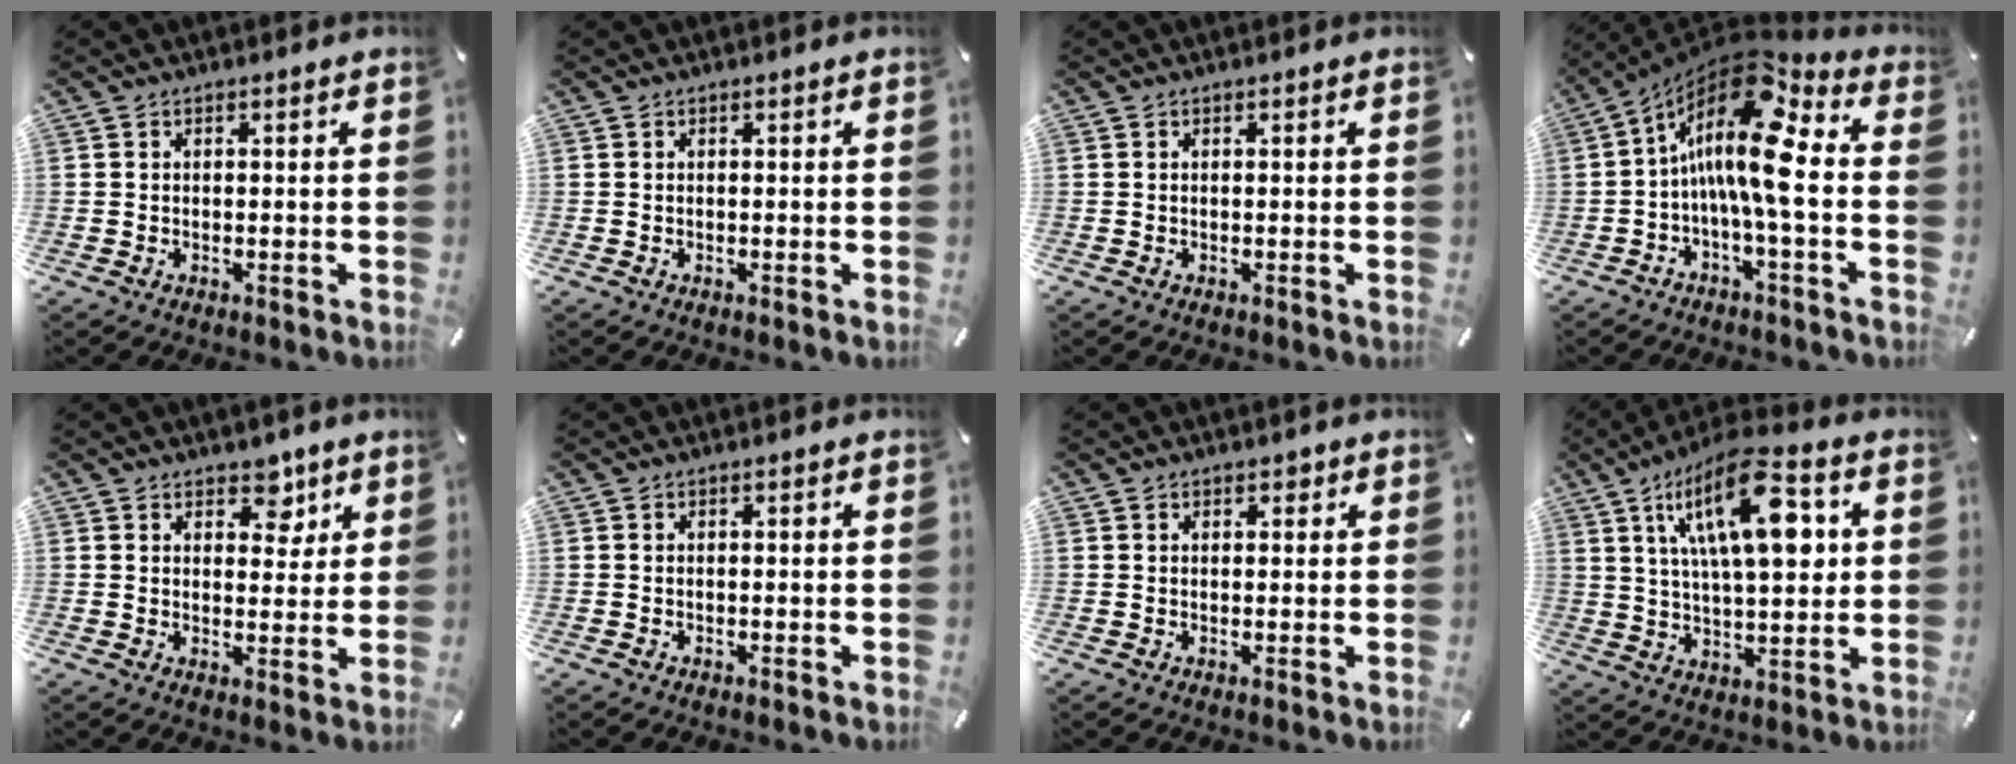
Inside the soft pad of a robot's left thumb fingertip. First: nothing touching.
{"total": 0.0}
{"total": 0.0}
{"total": 17.7, "force": [1.1, 5.4, 16.8], "torque": [-0.325, -0.022, 0.009]}
{"total": 5.7, "force": [3.7, 3.8, 2.1], "torque": [0.001, -0.023, 0.057]}
{"total": 0.0}
{"total": 1.3, "force": [0.7, 1.1, 0.2], "torque": [0.003, 0.002, 0.010]}
{"total": 20.0, "force": [7.3, 8.3, 16.7], "torque": [-0.273, -0.015, 0.109]}